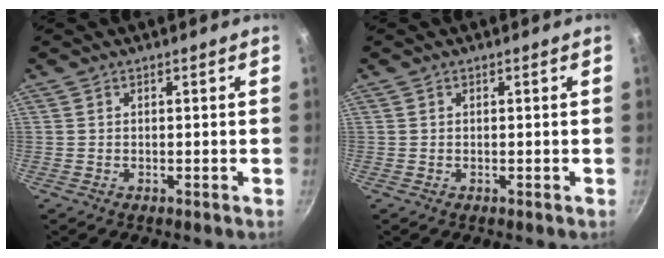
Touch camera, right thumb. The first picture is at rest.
{"total": 0.0}